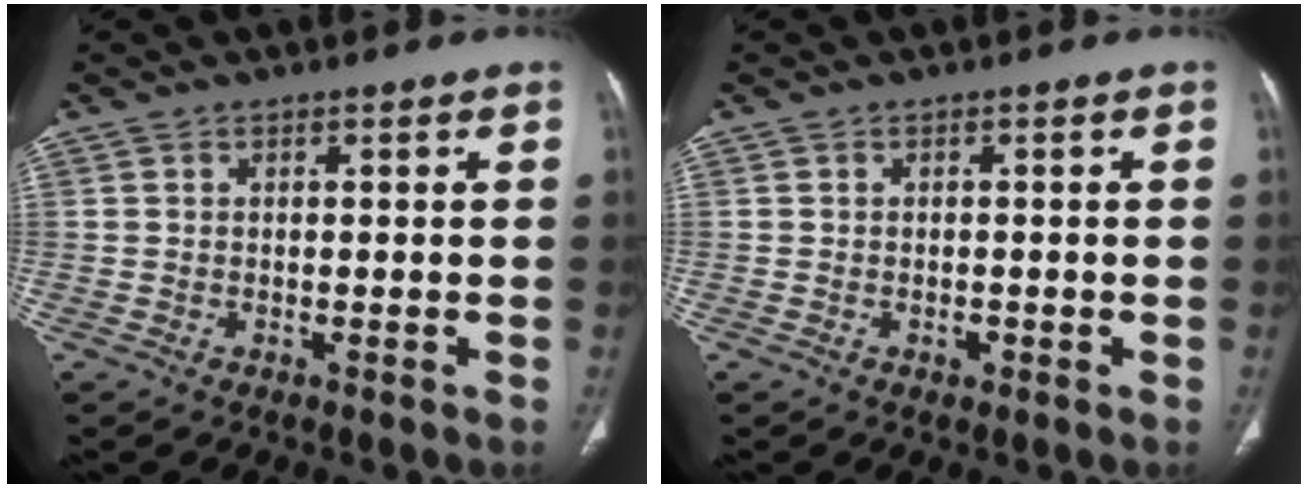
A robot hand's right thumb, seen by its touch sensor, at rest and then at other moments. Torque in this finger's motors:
{"motor_torque": [0.30, 0.02, 0.22, -0.56, 0.04]}